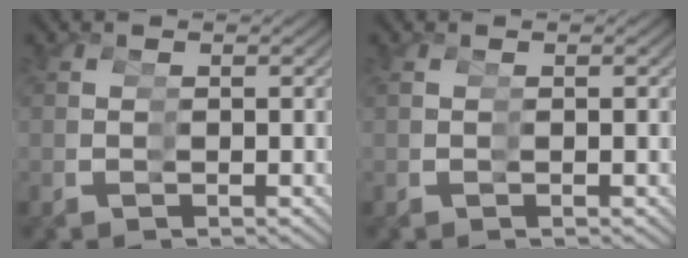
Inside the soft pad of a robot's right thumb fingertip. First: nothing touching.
{"total": 0.0}